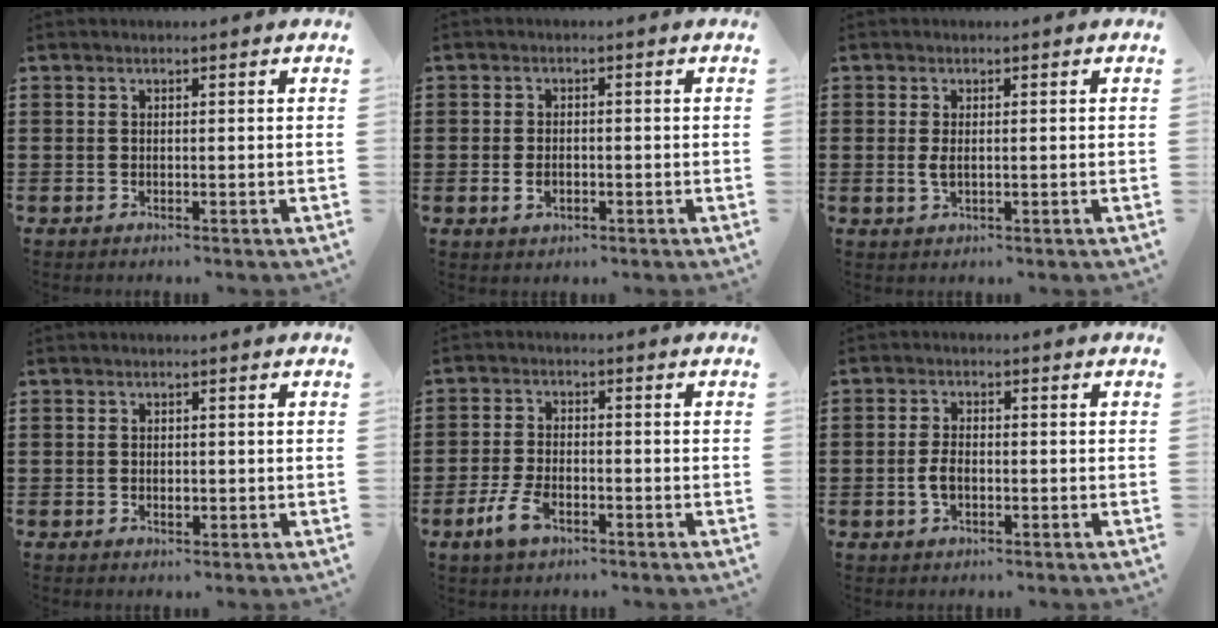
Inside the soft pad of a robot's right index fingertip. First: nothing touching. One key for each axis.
{"total": 2.0, "fx": -0.5, "fy": 1.2, "fz": 1.5, "tx": -0.031, "ty": 0.001, "tz": -0.009}
{"total": 1.7, "fx": 0.0, "fy": 0.6, "fz": 1.6, "tx": -0.047, "ty": -0.006, "tz": -0.004}
{"total": 1.0, "fx": -0.2, "fy": 0.7, "fz": 0.7, "tx": -0.014, "ty": 0.002, "tz": -0.005}
{"total": 4.8, "fx": -2.4, "fy": 2.2, "fz": 3.5, "tx": -0.085, "ty": -0.003, "tz": -0.050}
{"total": 2.9, "fx": -0.7, "fy": 1.6, "fz": 2.3, "tx": -0.060, "ty": -0.005, "tz": -0.017}